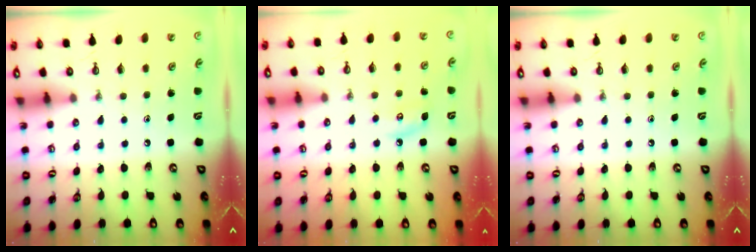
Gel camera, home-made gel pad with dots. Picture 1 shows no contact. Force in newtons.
{"total": 6.6, "press": 6.6, "slide": 0.7}
{"total": 0.0}